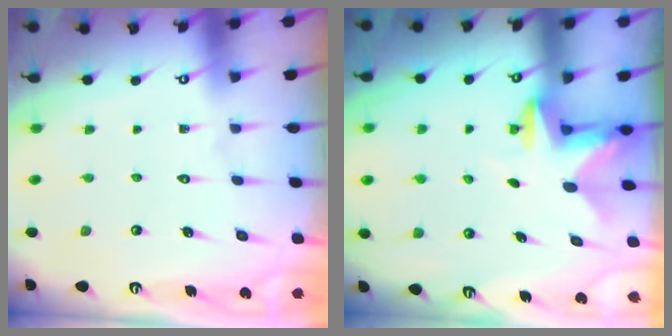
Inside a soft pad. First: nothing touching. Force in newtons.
{"total": 2.9, "press": 2.9, "slide": 0.5}